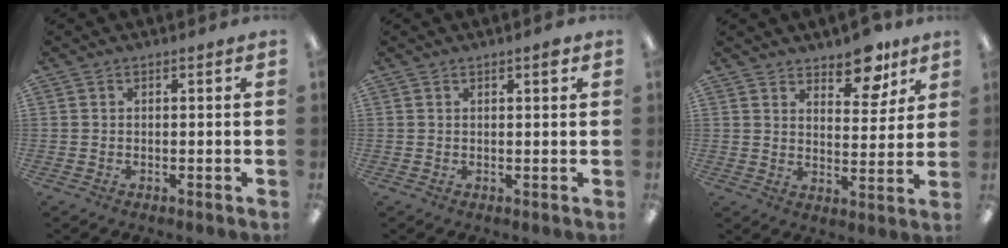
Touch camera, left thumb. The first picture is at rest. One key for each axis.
{"total": 1.8, "fx": 1.2, "fy": 0.3, "fz": 1.2, "tx": -0.018, "ty": -0.001, "tz": 0.019}
{"total": 9.6, "fx": 7.9, "fy": 4.0, "fz": 3.8, "tx": -0.036, "ty": -0.054, "tz": 0.138}